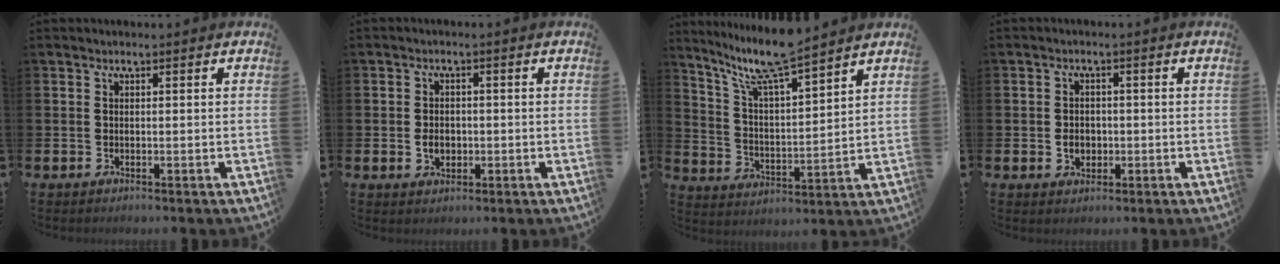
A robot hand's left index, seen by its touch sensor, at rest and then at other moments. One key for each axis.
{"total": 2.6, "fx": -0.4, "fy": 2.0, "fz": 1.7, "tx": -0.016, "ty": -0.003, "tz": -0.015}
{"total": 10.0, "fx": 8.9, "fy": 1.1, "fz": 4.4, "tx": -0.117, "ty": -0.045, "tz": 0.159}
{"total": 2.5, "fx": -0.4, "fy": 2.0, "fz": 1.4, "tx": -0.012, "ty": -0.001, "tz": -0.014}